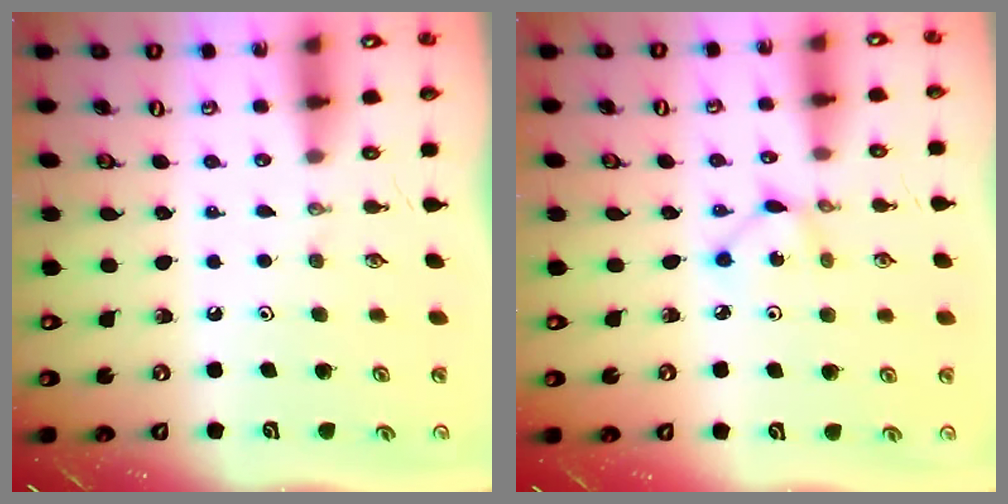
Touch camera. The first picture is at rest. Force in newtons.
{"total": 1.7, "press": 1.7, "slide": 0.1}